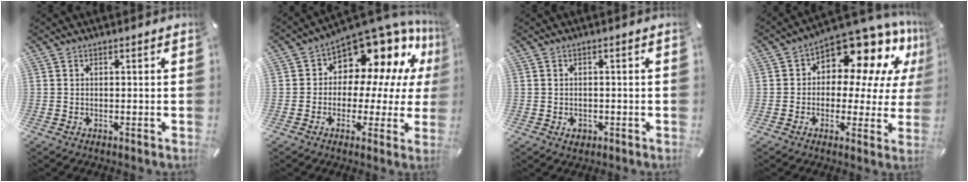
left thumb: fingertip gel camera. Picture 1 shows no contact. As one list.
[{"total": 12.7, "force": [8.1, 7.6, 6.1], "torque": [-0.093, -0.082, 0.142]}, {"total": 2.0, "force": [-0.8, 1.7, 0.8], "torque": [-0.014, 0.003, -0.016]}, {"total": 12.1, "force": [7.5, 6.7, 6.7], "torque": [-0.106, -0.068, 0.131]}]